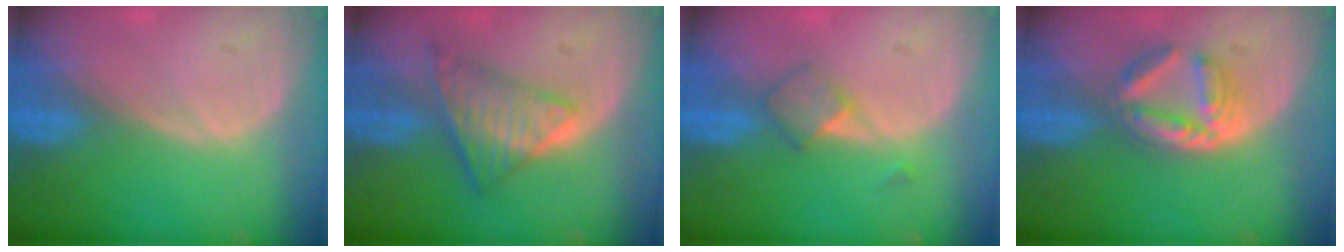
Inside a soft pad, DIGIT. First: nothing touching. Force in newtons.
{"total": 7.5, "press": 6.3, "slide": 4.0}
{"total": 3.2, "press": 3.0, "slide": 1.2}
{"total": 6.2, "press": 5.4, "slide": 3.2}